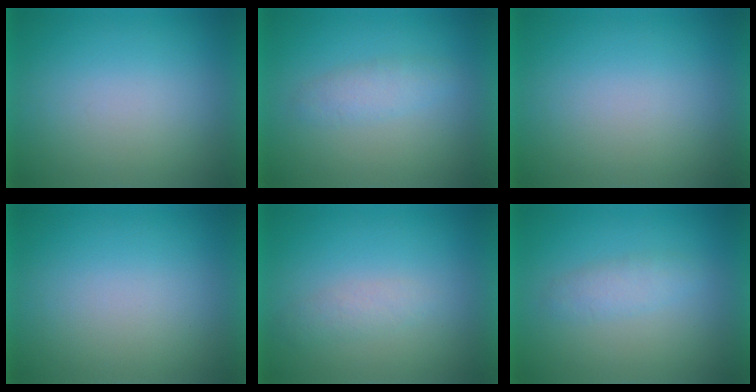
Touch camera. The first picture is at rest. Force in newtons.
{"total": 2.4}
{"total": 0.0}
{"total": 3.0}
{"total": 1.8}
{"total": 2.3}